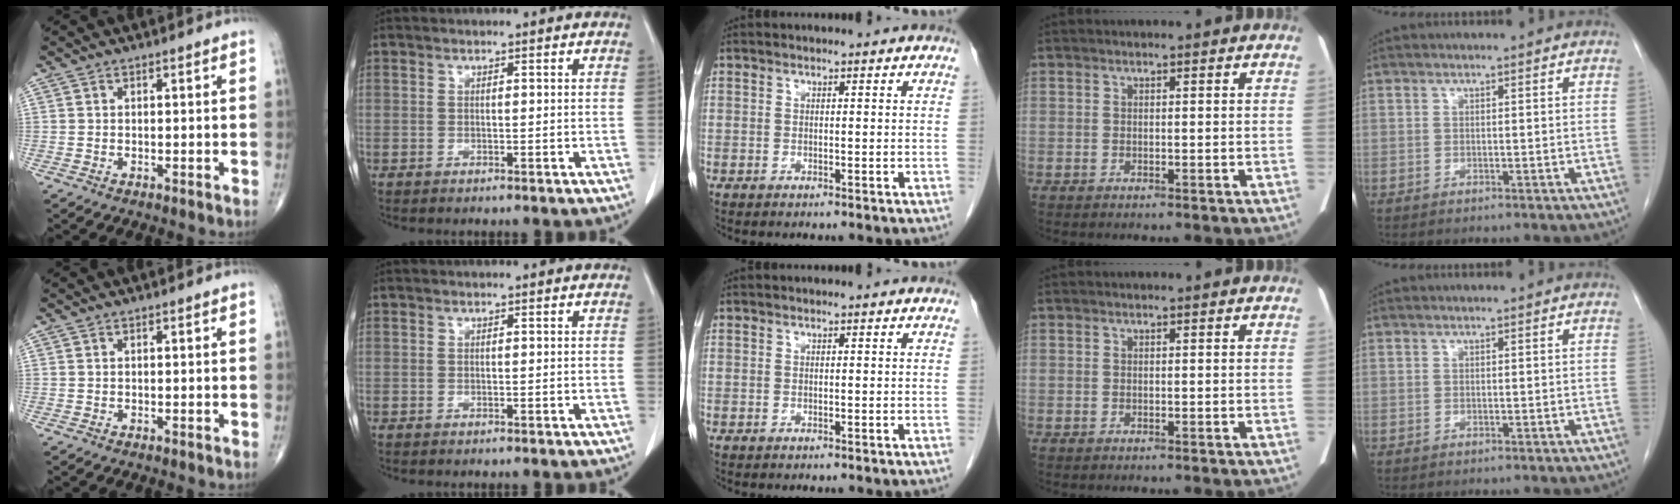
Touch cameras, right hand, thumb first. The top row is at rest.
{}